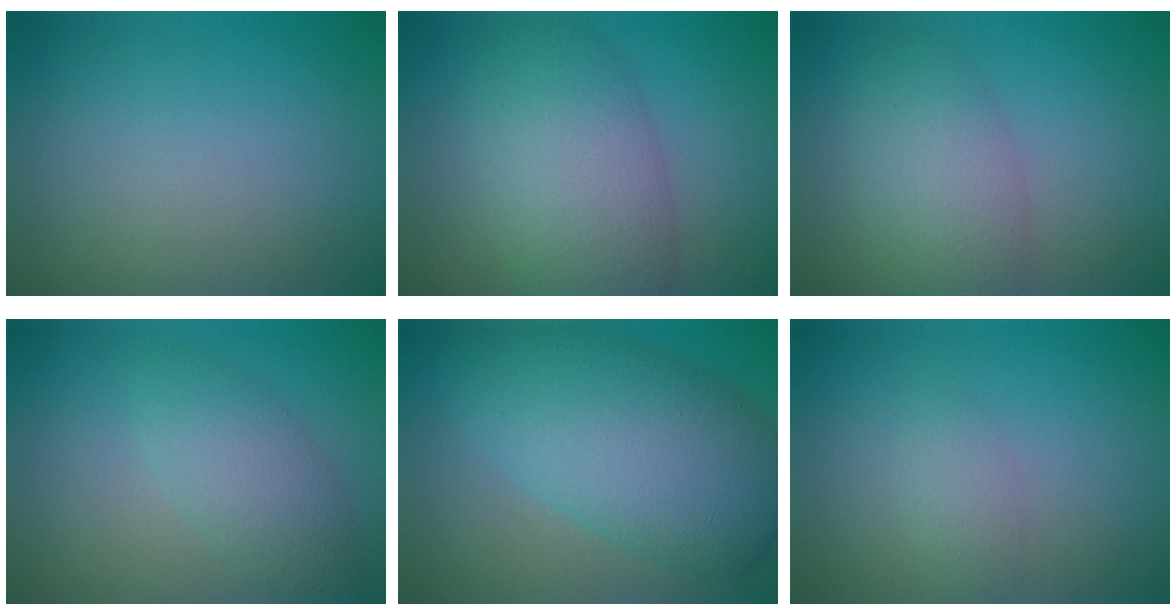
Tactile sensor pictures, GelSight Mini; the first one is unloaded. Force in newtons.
{"total": 7.3, "press": 7.3, "slide": 0.3}
{"total": 4.9, "press": 4.9, "slide": 0.1}
{"total": 3.5, "press": 3.5, "slide": 0.1}
{"total": 11.1, "press": 11.1, "slide": 0.1}
{"total": 1.5, "press": 1.5, "slide": 0.0}